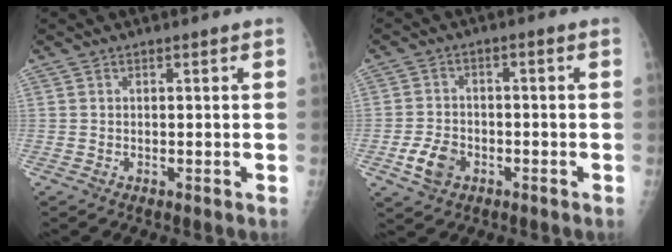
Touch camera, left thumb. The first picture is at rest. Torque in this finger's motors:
{"motor_torque": [0.73, 0.67, 0.09, -0.03, 0.00]}